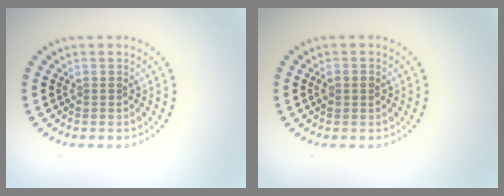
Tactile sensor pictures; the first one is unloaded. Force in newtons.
{"total": 1.3, "press": 1.3, "slide": 0.1}